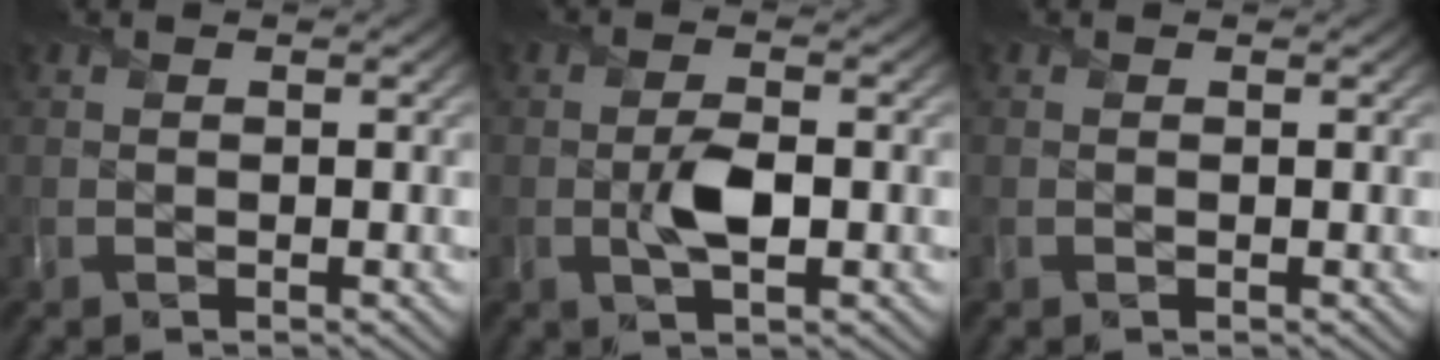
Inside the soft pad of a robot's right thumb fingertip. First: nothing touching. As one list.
[{"total": 4.0, "force": [-0.7, 2.0, 3.4], "torque": [-0.069, -0.003, -0.012]}, {"total": 0.0}]